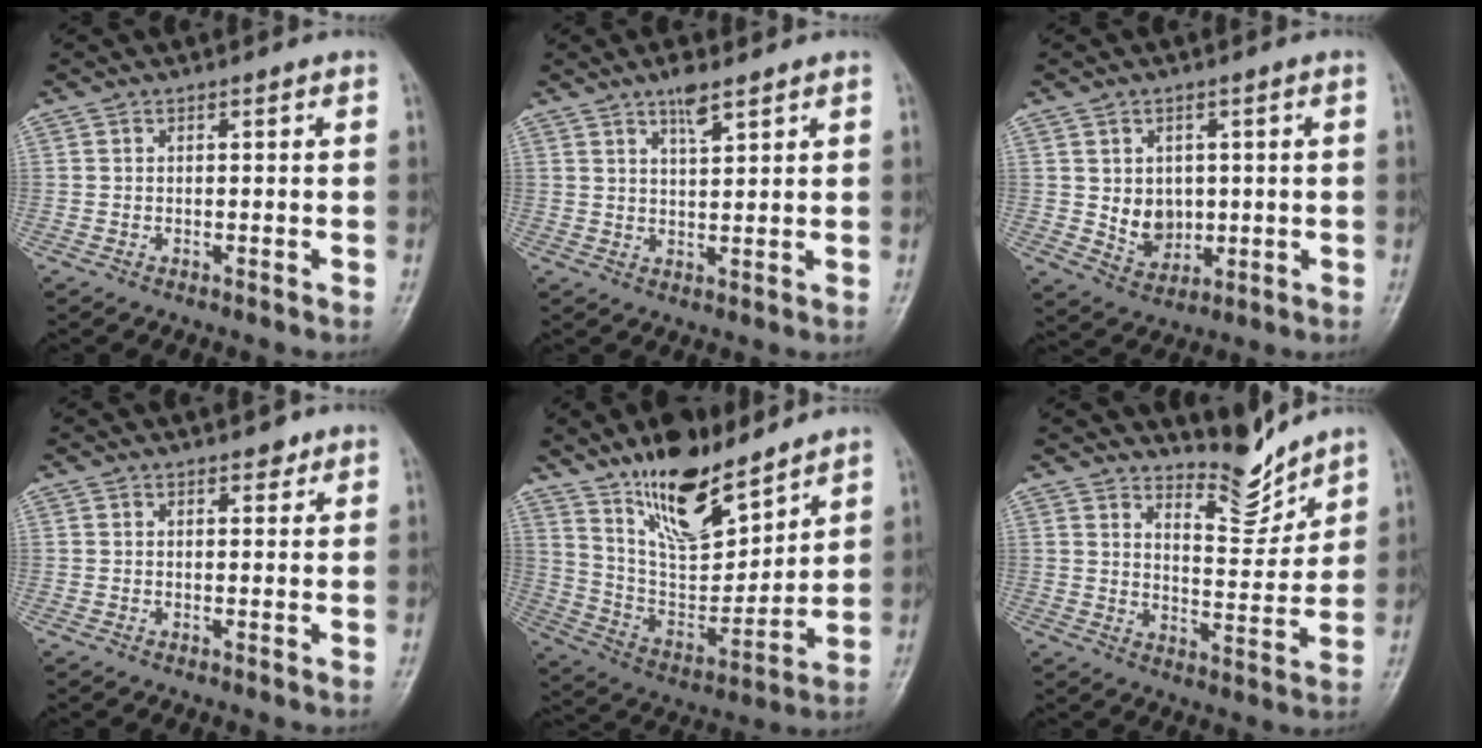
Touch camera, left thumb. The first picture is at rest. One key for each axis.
{"total": 4.2, "fx": 2.9, "fy": 1.1, "fz": 2.8, "tx": -0.043, "ty": -0.015, "tz": 0.051}
{"total": 6.5, "fx": 0.5, "fy": 5.3, "fz": 3.7, "tx": -0.029, "ty": -0.009, "tz": 0.022}
{"total": 1.9, "fx": 1.4, "fy": 1.0, "fz": 0.8, "tx": 0.002, "ty": -0.006, "tz": 0.015}
{"total": 18.0, "fx": 13.1, "fy": 6.6, "fz": 10.4, "tx": -0.132, "ty": -0.083, "tz": 0.244}
{"total": 7.4, "fx": 7.1, "fy": 1.5, "fz": 1.3, "tx": 0.005, "ty": -0.069, "tz": 0.126}